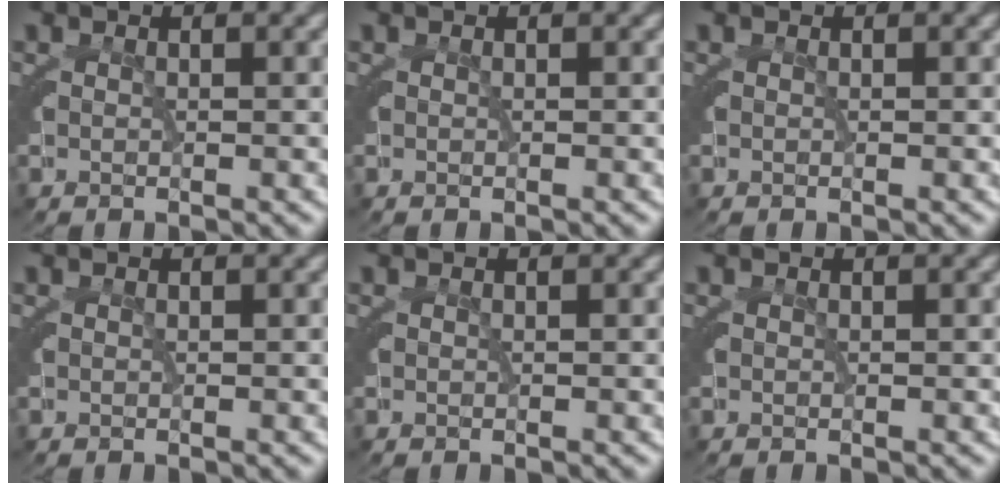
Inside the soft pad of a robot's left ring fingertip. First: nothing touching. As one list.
[{"total": 0.0}, {"total": 0.0}, {"total": 0.0}, {"total": 0.0}, {"total": 0.0}]